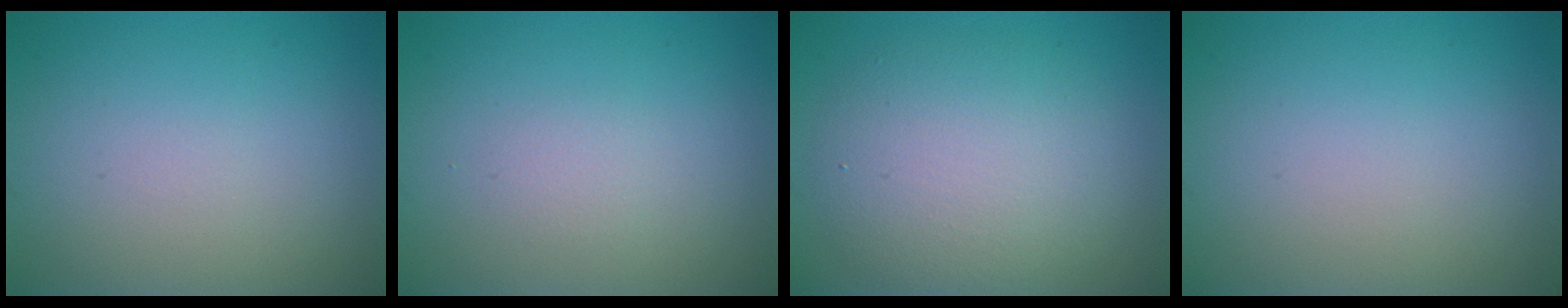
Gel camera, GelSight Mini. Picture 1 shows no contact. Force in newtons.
{"total": 1.0, "press": 0.9, "slide": 0.1}
{"total": 6.0, "press": 6.0, "slide": 0.2}
{"total": 0.0}